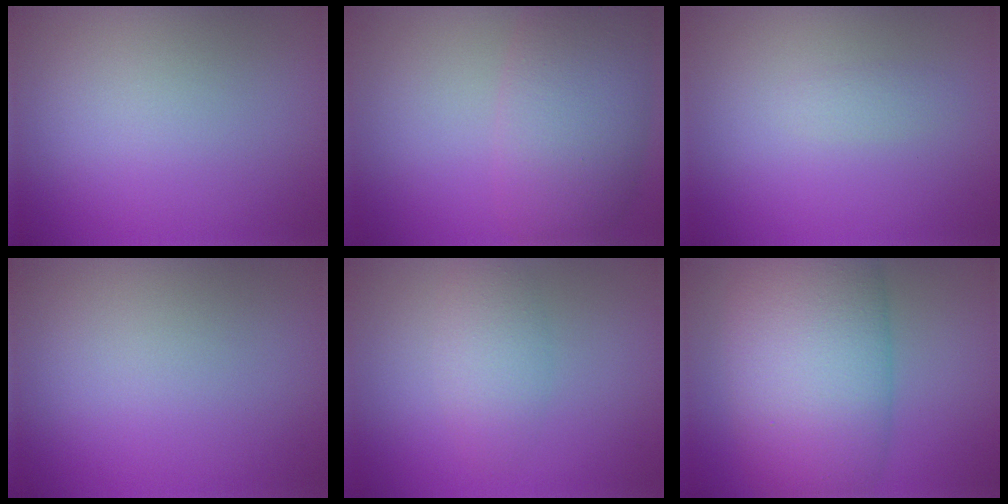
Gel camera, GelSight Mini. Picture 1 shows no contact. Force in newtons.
{"total": 8.2, "press": 8.2, "slide": 0.3}
{"total": 0.8, "press": 0.8, "slide": 0.0}
{"total": 0.0}
{"total": 2.7, "press": 2.7, "slide": 0.1}
{"total": 12.5, "press": 12.5, "slide": 0.2}